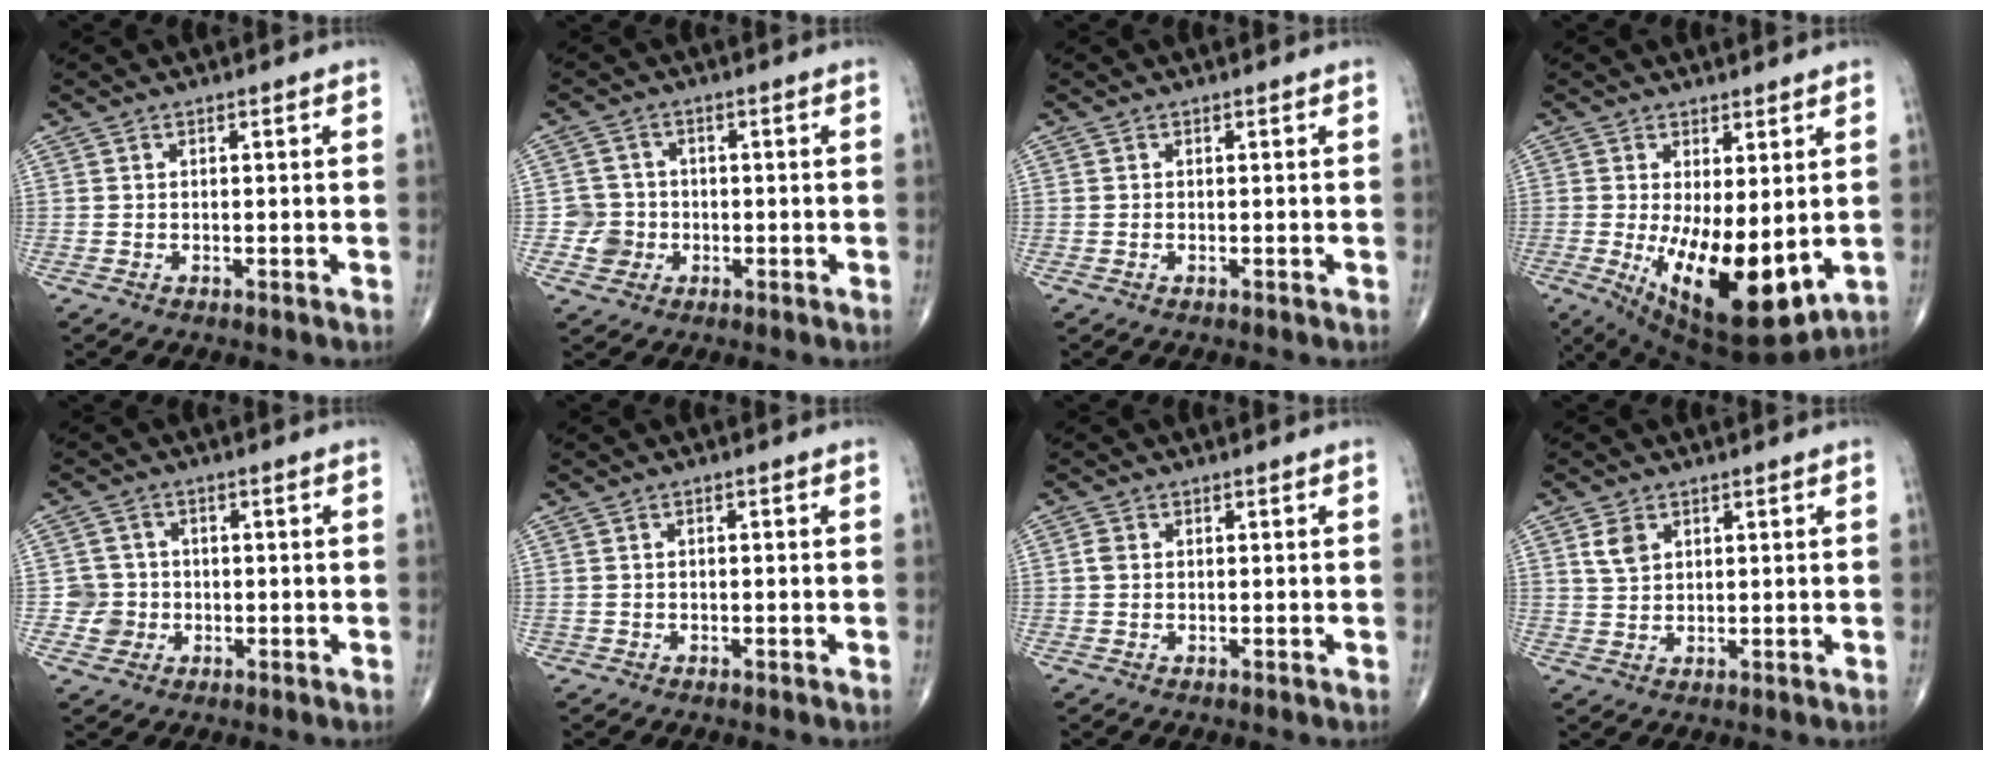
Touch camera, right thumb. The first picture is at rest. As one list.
[{"total": 4.3, "force": [-1.0, 4.2, 0.4], "torque": [0.020, 0.012, -0.022]}, {"total": 0.0}, {"total": 16.4, "force": [-2.1, 6.6, 14.9], "torque": [-0.234, -0.038, -0.009]}, {"total": 4.6, "force": [-0.9, 4.5, 0.3], "torque": [0.024, 0.012, -0.020]}, {"total": 0.6, "force": [-0.2, 0.5, 0.2], "torque": [0.005, 0.004, -0.007]}, {"total": 1.3, "force": [0.0, 1.2, 0.6], "torque": [-0.008, 0.002, -0.001]}, {"total": 3.6, "force": [1.6, 2.5, 2.0], "torque": [-0.031, -0.004, 0.035]}]